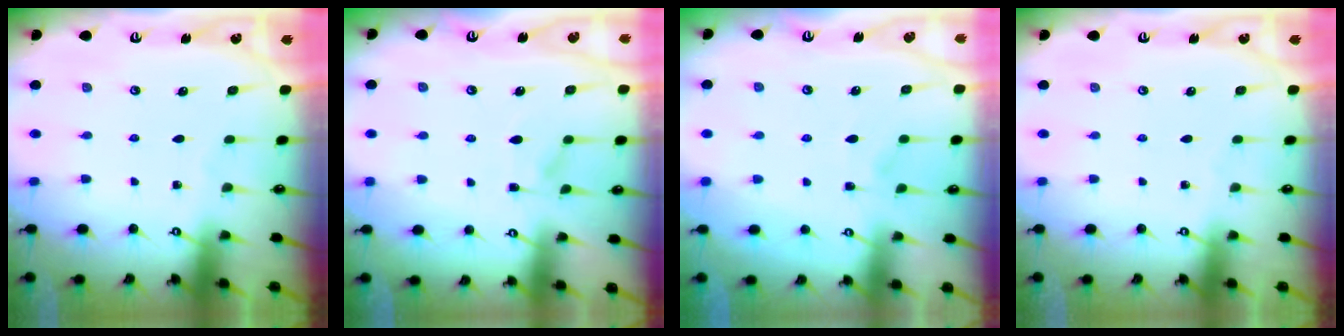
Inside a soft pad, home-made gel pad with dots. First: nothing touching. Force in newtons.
{"total": 7.1, "press": 7.1, "slide": 0.7}
{"total": 1.2, "press": 0.1, "slide": 1.2}
{"total": 0.0}